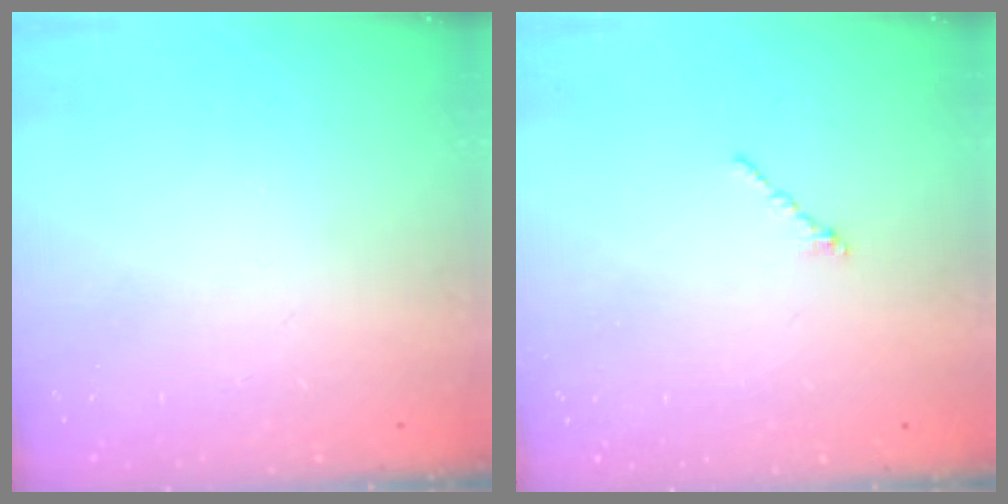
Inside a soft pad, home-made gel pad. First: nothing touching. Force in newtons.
{"total": 1.2, "press": 1.1, "slide": 0.5}